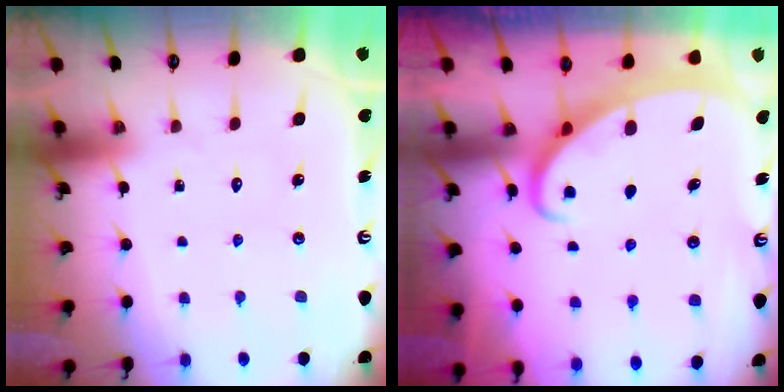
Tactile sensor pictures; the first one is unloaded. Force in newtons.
{"total": 2.7, "press": 2.7, "slide": 0.4}